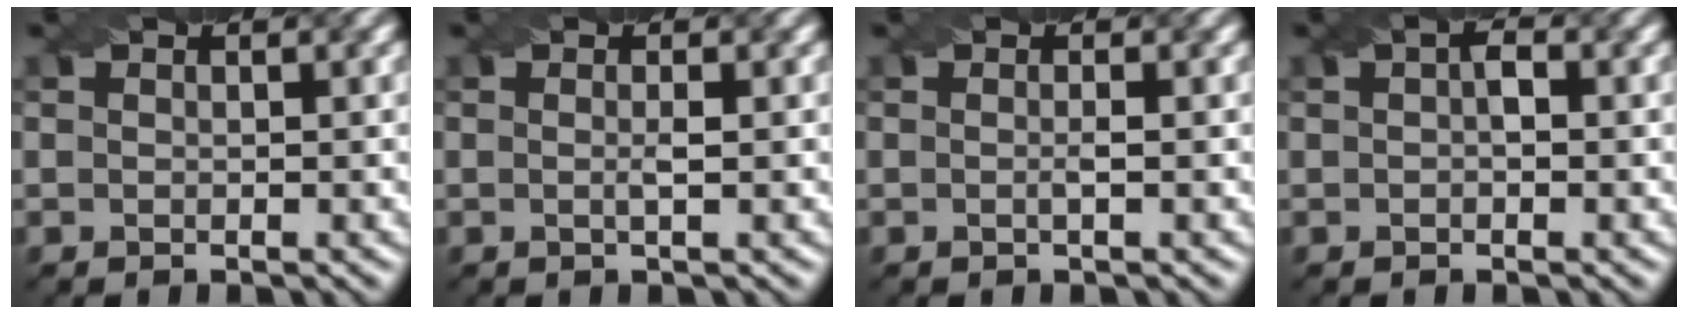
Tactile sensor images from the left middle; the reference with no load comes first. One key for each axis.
{"total": 1.1, "fx": -0.2, "fy": 0.1, "fz": 1.1, "tx": -0.021, "ty": -0.001, "tz": -0.005}
{"total": 0.8, "fx": -0.3, "fy": 0.0, "fz": 0.8, "tx": -0.017, "ty": -0.002, "tz": -0.005}
{"total": 1.3, "fx": 0.0, "fy": 0.6, "fz": 1.1, "tx": -0.021, "ty": 0.004, "tz": 0.000}